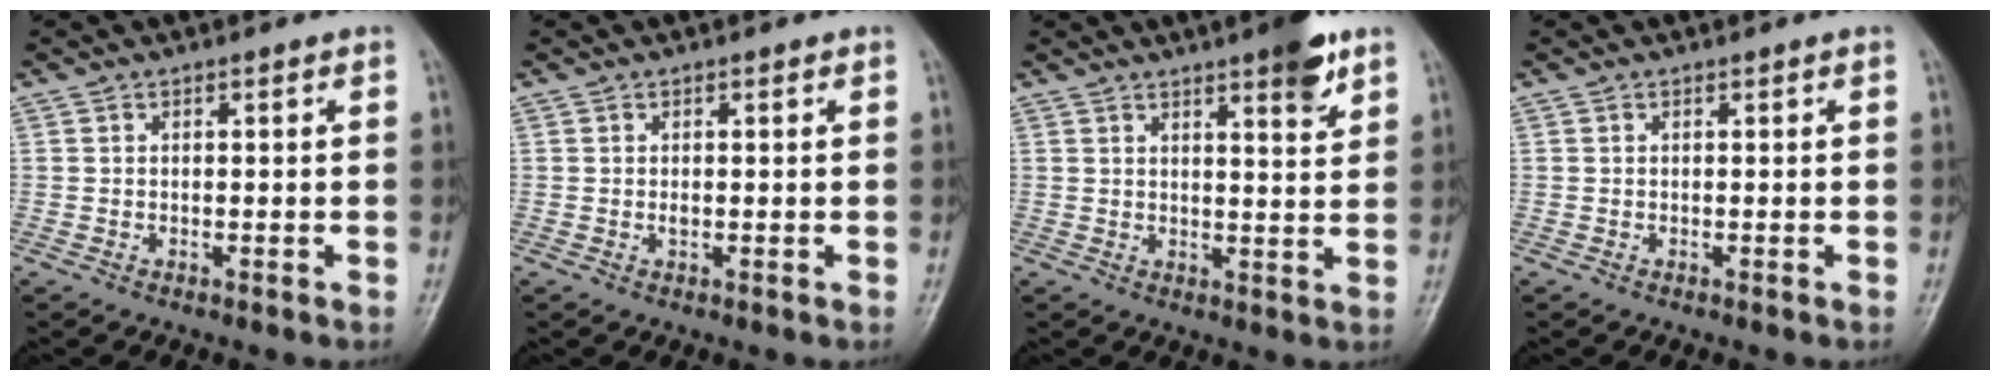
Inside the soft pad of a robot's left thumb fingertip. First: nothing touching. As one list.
[{"total": 1.1, "force": [0.1, 0.6, 0.9], "torque": [-0.011, 0.000, 0.002]}, {"total": 6.7, "force": [4.3, 1.4, 5.0], "torque": [-0.060, -0.023, 0.056]}, {"total": 0.0}]